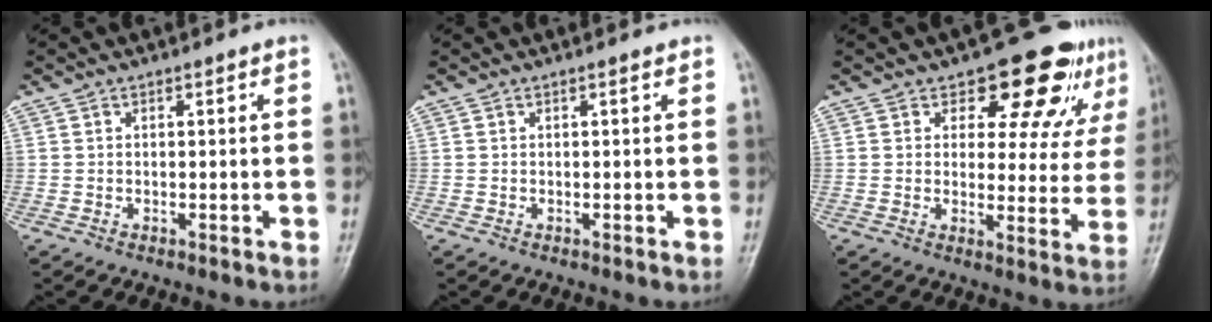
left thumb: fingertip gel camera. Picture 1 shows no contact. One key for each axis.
{"total": 0.0}
{"total": 13.3, "fx": 8.5, "fy": 6.8, "fz": 7.7, "tx": -0.039, "ty": -0.045, "tz": 0.101}